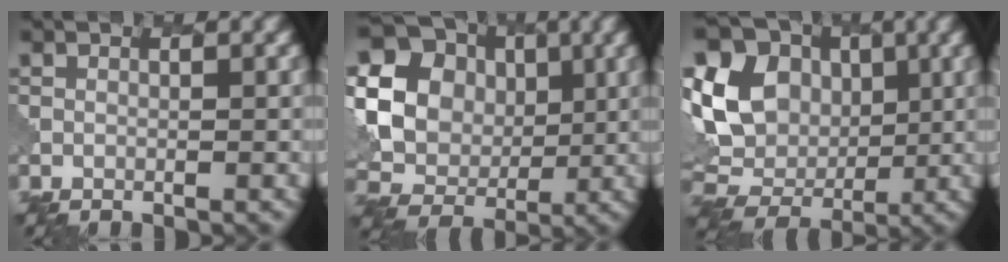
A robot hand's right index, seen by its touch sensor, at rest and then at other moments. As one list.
[{"total": 19.9, "force": [4.7, 17.9, 7.5], "torque": [-0.197, 0.025, 0.059]}, {"total": 12.8, "force": [2.7, 10.3, 7.1], "torque": [-0.154, 0.021, 0.033]}]